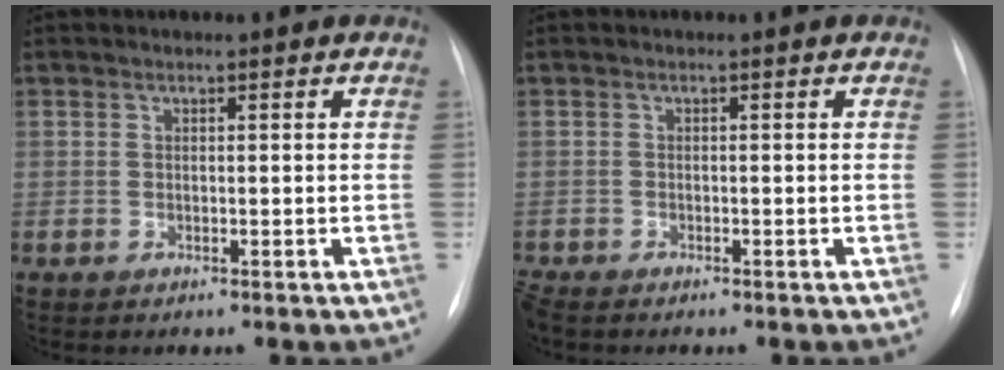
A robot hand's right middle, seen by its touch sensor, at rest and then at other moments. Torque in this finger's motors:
{"motor_torque": [0.66, -0.56, 0.17, 0.03]}